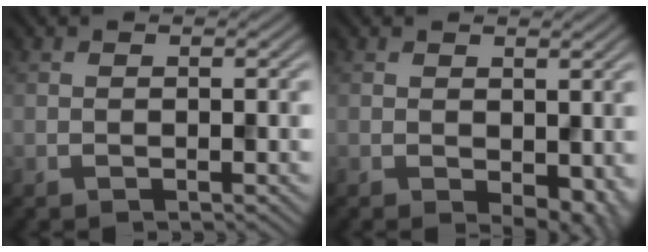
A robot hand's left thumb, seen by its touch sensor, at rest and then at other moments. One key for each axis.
{"total": 4.4, "fx": -0.8, "fy": 2.6, "fz": 3.4, "tx": -0.048, "ty": -0.019, "tz": -0.002}